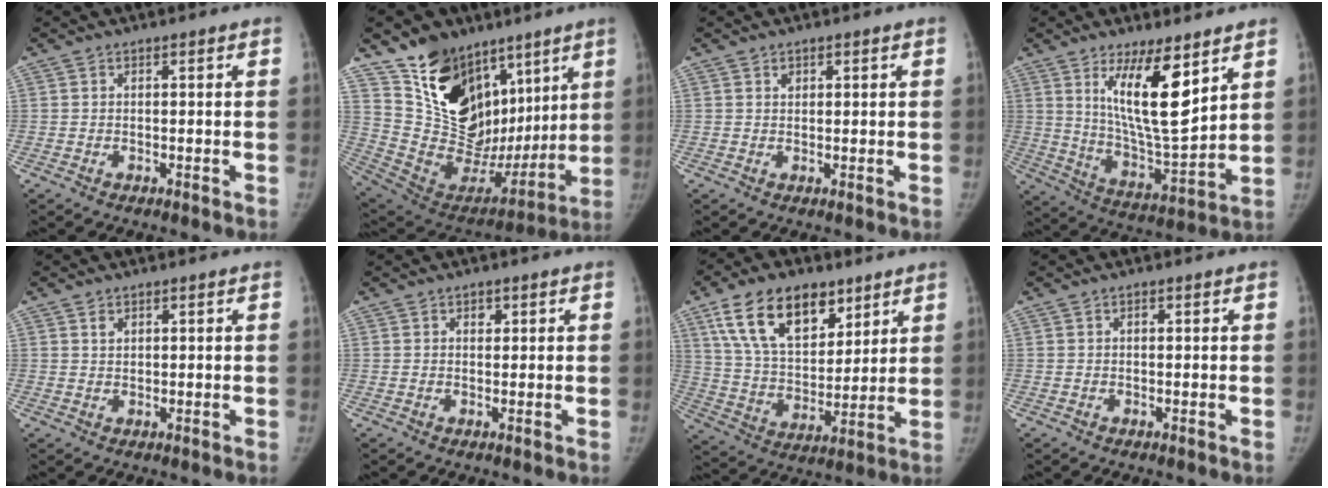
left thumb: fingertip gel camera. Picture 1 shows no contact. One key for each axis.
{"total": 25.8, "fx": 13.8, "fy": 17.1, "fz": 13.6, "tx": -0.162, "ty": -0.031, "tz": 0.253}
{"total": 1.3, "fx": 0.8, "fy": 0.9, "fz": 0.5, "tx": 0.003, "ty": -0.004, "tz": 0.012}
{"total": 15.4, "fx": 7.6, "fy": 4.3, "fz": 12.7, "tx": -0.198, "ty": -0.060, "tz": 0.147}
{"total": 1.8, "fx": 1.1, "fy": 1.1, "fz": 0.8, "tx": -0.007, "ty": -0.007, "tz": 0.021}
{"total": 1.5, "fx": 0.8, "fy": 1.0, "fz": 0.7, "tx": 0.000, "ty": -0.003, "tz": 0.011}
{"total": 18.8, "fx": 10.6, "fy": 10.6, "fz": 11.4, "tx": -0.156, "ty": -0.037, "tz": 0.197}
{"total": 0.7, "fx": 0.3, "fy": 0.4, "fz": 0.5, "tx": -0.007, "ty": -0.001, "tz": 0.005}